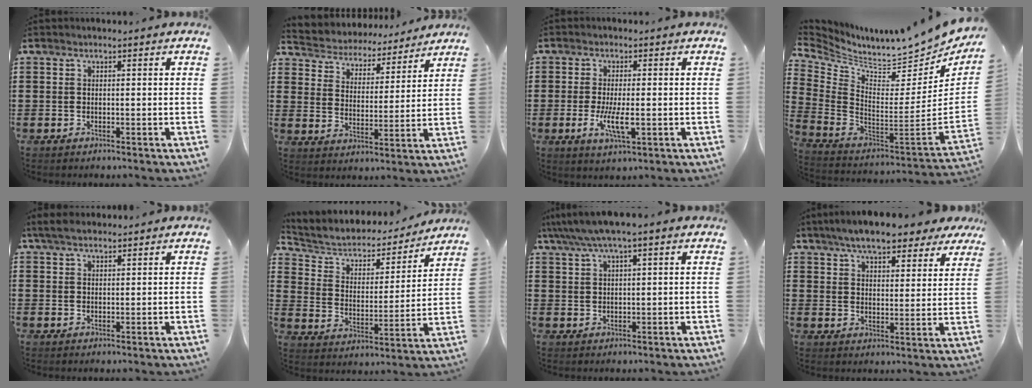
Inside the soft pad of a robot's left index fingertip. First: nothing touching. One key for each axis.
{"total": 4.5, "fx": 4.4, "fy": 0.4, "fz": -0.3, "tx": -0.022, "ty": -0.036, "tz": 0.072}
{"total": 5.6, "fx": -1.2, "fy": 1.6, "fz": 5.3, "tx": -0.108, "ty": -0.009, "tz": -0.023}
{"total": 5.8, "fx": 5.4, "fy": 0.5, "fz": 1.9, "tx": -0.065, "ty": -0.070, "tz": 0.085}
{"total": 3.2, "fx": 2.3, "fy": 1.2, "fz": 1.8, "tx": -0.042, "ty": 0.007, "tz": 0.045}
{"total": 4.6, "fx": 3.9, "fy": 2.2, "fz": 1.0, "tx": -0.049, "ty": -0.031, "tz": 0.058}
{"total": 4.6, "fx": 3.2, "fy": 0.2, "fz": 3.3, "tx": -0.070, "ty": -0.002, "tz": 0.057}
{"total": 7.4, "fx": 6.6, "fy": 1.3, "fz": 3.1, "tx": -0.085, "ty": -0.012, "tz": 0.120}